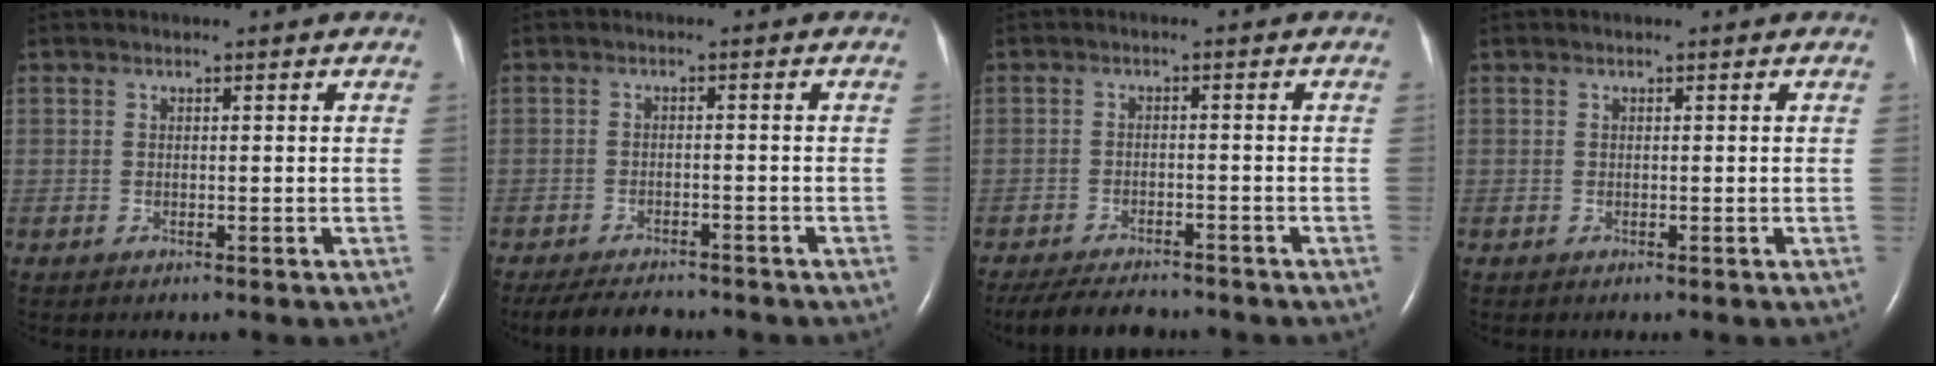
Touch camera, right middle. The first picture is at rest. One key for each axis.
{"total": 7.6, "fx": -6.8, "fy": 2.2, "fz": 2.7, "tx": -0.043, "ty": -0.012, "tz": -0.099}
{"total": 8.9, "fx": -7.9, "fy": 2.3, "fz": 3.3, "tx": -0.057, "ty": -0.013, "tz": -0.118}
{"total": 0.0}